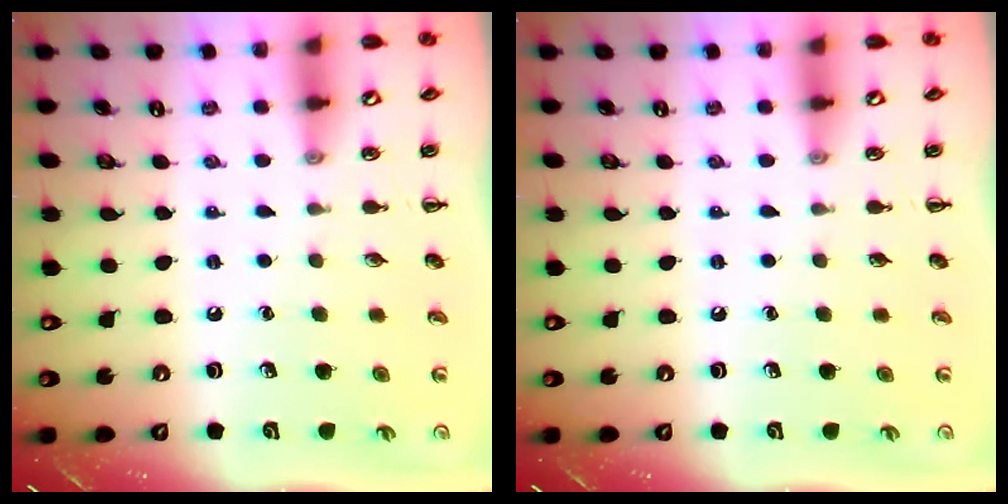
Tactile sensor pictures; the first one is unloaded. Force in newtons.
{"total": 0.0}